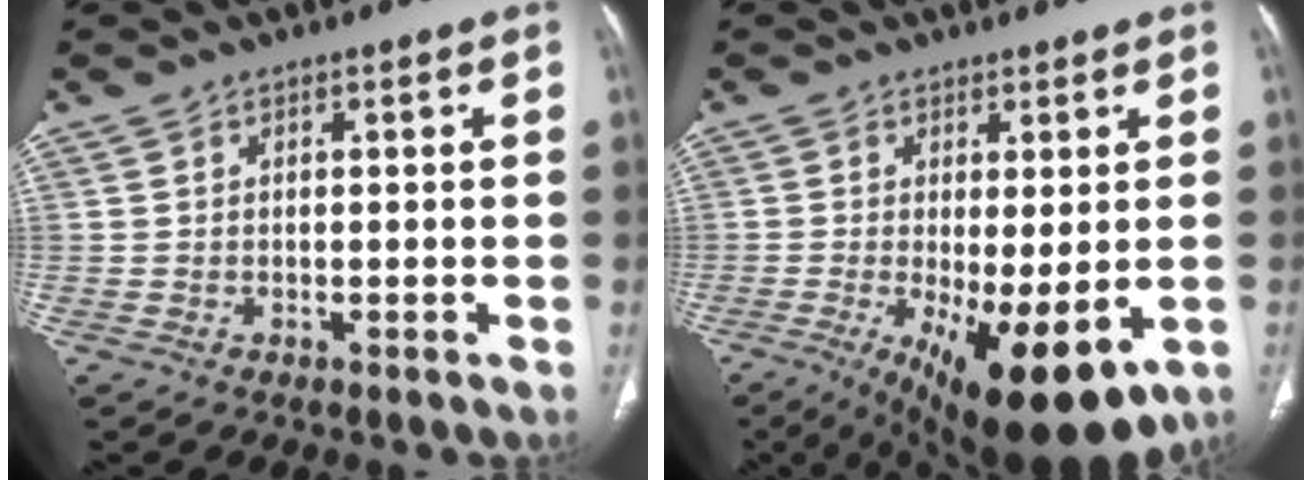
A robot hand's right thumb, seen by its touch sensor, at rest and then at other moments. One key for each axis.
{"total": 15.0, "fx": -4.8, "fy": 5.2, "fz": 13.3, "tx": -0.192, "ty": -0.024, "tz": -0.054}